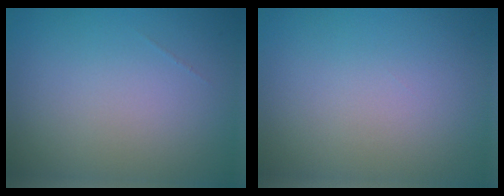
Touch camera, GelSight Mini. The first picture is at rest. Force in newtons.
{"total": 0.0}